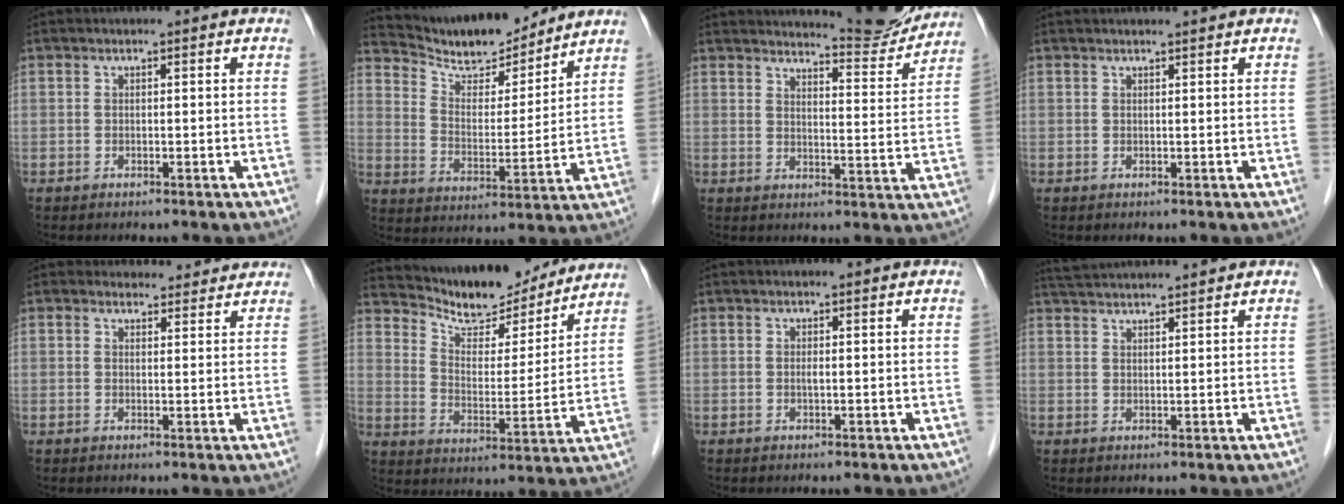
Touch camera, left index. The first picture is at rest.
{"total": 14.3, "force": [13.4, 2.9, 4.1], "torque": [-0.074, -0.008, 0.216]}
{"total": 10.7, "force": [10.4, 0.3, 2.1], "torque": [-0.025, -0.030, 0.128]}
{"total": 3.2, "force": [2.9, -0.1, 1.2], "torque": [-0.011, 0.020, 0.037]}
{"total": 5.1, "force": [4.7, 1.8, 0.0], "torque": [0.009, 0.006, 0.046]}
{"total": 16.1, "force": [15.0, 3.9, 4.4], "torque": [-0.069, -0.014, 0.222]}
{"total": 0.6, "force": [0.0, 0.0, 0.6], "torque": [-0.013, 0.000, -0.001]}
{"total": 8.0, "force": [7.5, -0.6, 2.7], "torque": [-0.049, 0.032, 0.119]}